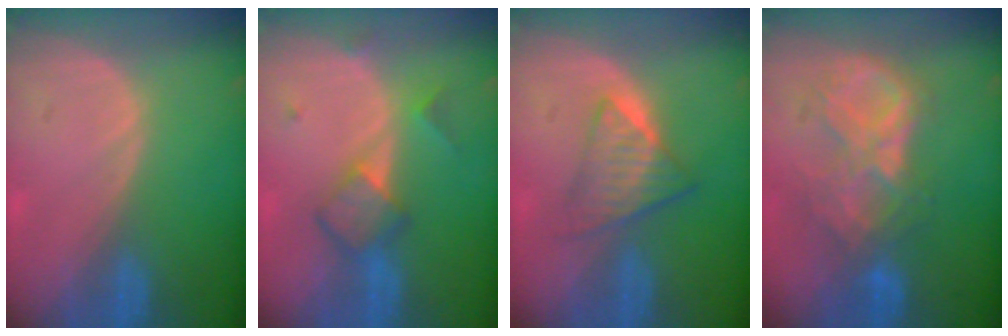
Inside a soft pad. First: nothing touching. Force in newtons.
{"total": 5.1, "press": 5.1, "slide": 0.4}
{"total": 6.2, "press": 5.4, "slide": 3.0}
{"total": 8.6, "press": 7.6, "slide": 4.1}